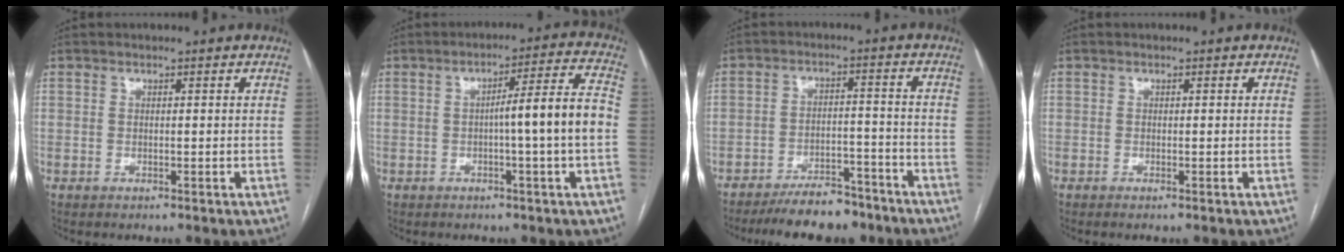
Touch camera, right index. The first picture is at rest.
{"total": 8.7, "force": [-1.2, -0.9, 8.6], "torque": [-0.126, 0.015, -0.018]}
{"total": 10.4, "force": [-9.1, 3.1, 4.1], "torque": [-0.055, 0.005, -0.142]}
{"total": 0.5, "force": [-0.4, -0.1, 0.3], "torque": [-0.007, -0.001, -0.007]}